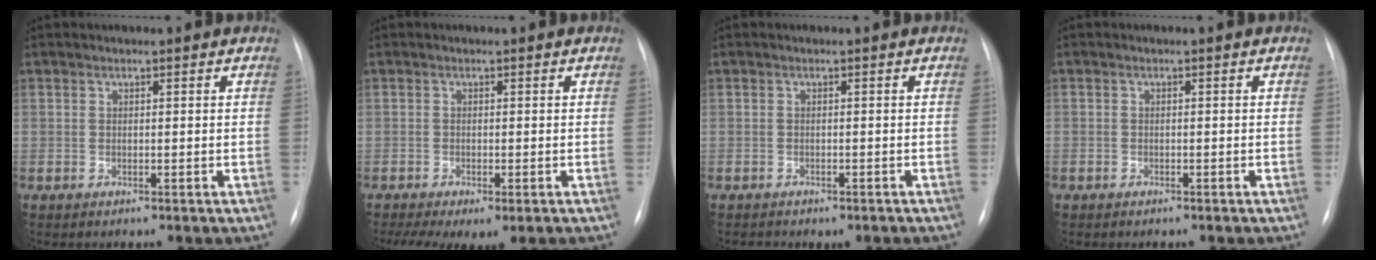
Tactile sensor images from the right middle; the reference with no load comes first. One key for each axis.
{"total": 7.6, "fx": -5.0, "fy": 2.5, "fz": 5.2, "tx": -0.081, "ty": -0.014, "tz": -0.075}
{"total": 2.9, "fx": -2.4, "fy": 1.2, "fz": 1.0, "tx": -0.011, "ty": 0.001, "tz": -0.025}
{"total": 0.8, "fx": -0.6, "fy": 0.5, "fz": 0.2, "tx": -0.008, "ty": 0.002, "tz": -0.010}